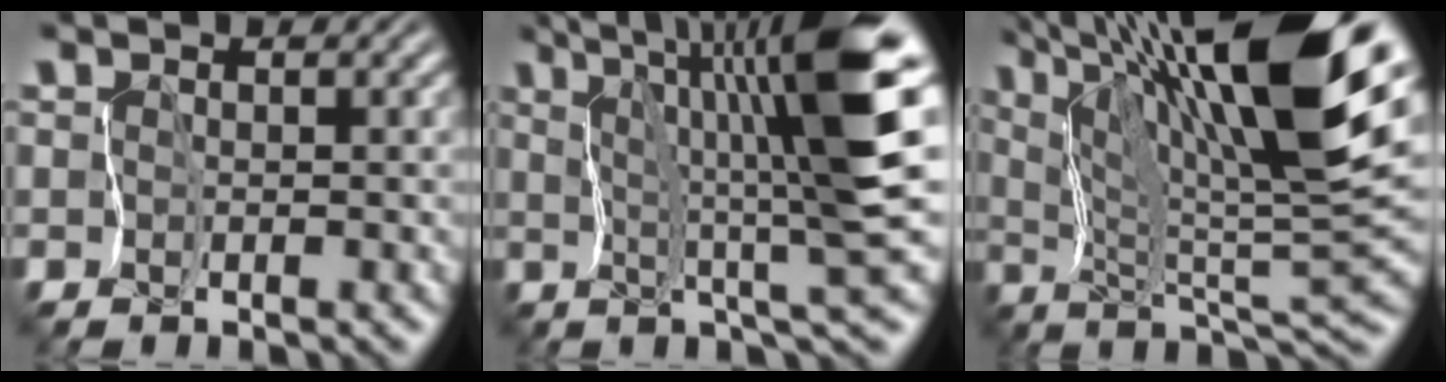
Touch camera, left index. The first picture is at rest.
{"total": 11.0, "force": [3.7, 0.8, 10.3], "torque": [-0.154, 0.008, 0.061]}
{"total": 16.5, "force": [8.7, 3.0, 13.7], "torque": [-0.213, 0.015, 0.147]}